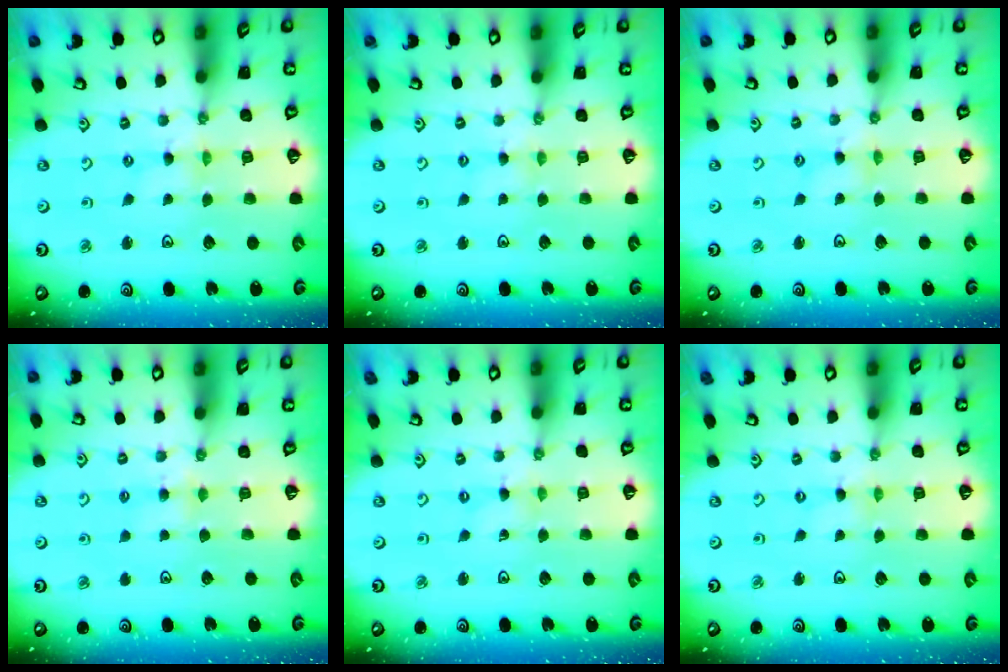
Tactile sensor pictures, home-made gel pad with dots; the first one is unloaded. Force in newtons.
{"total": 2.4, "press": 2.4, "slide": 0.4}
{"total": 2.4, "press": 2.3, "slide": 0.4}
{"total": 3.8, "press": 3.7, "slide": 0.6}
{"total": 0.0}
{"total": 0.0}